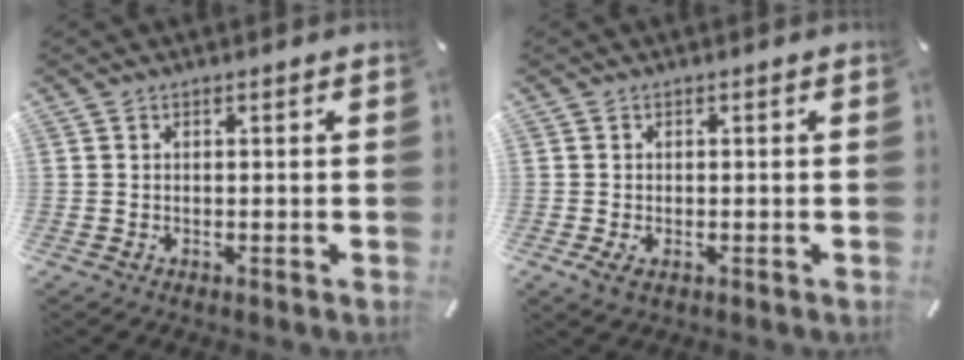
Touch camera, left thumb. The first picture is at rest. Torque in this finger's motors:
{"motor_torque": [0.12, 0.20, 0.34, 0.10, 0.12]}